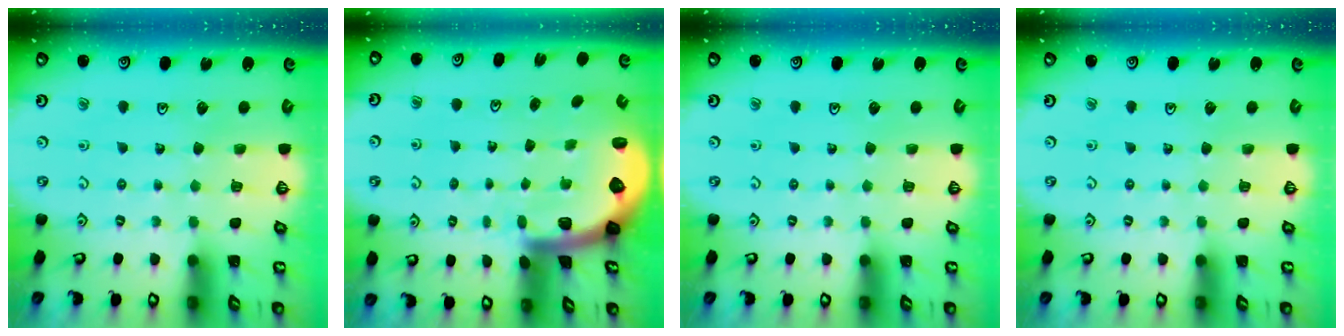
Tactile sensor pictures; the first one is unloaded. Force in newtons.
{"total": 1.9, "press": 1.9, "slide": 0.2}
{"total": 0.0}
{"total": 0.0}